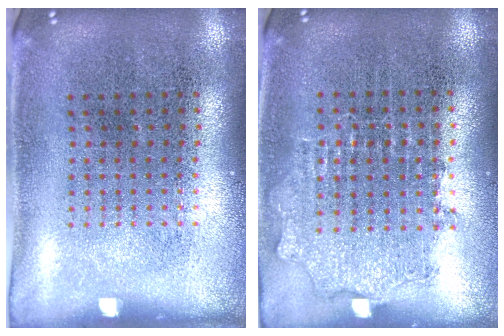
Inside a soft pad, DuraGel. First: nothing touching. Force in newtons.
{"total": 0.9, "press": 0.8, "slide": 0.2}